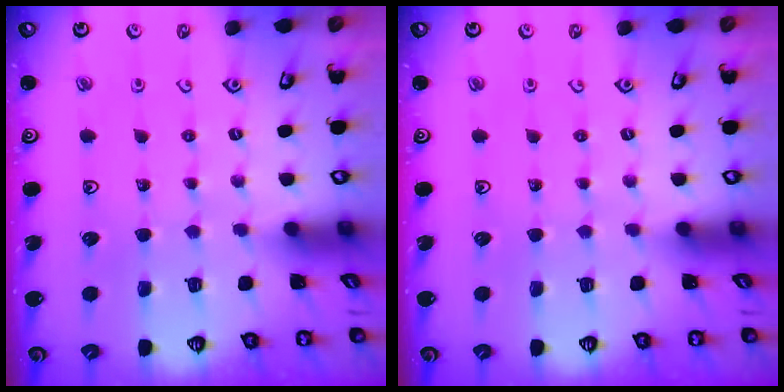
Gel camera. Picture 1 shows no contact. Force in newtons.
{"total": 0.0}